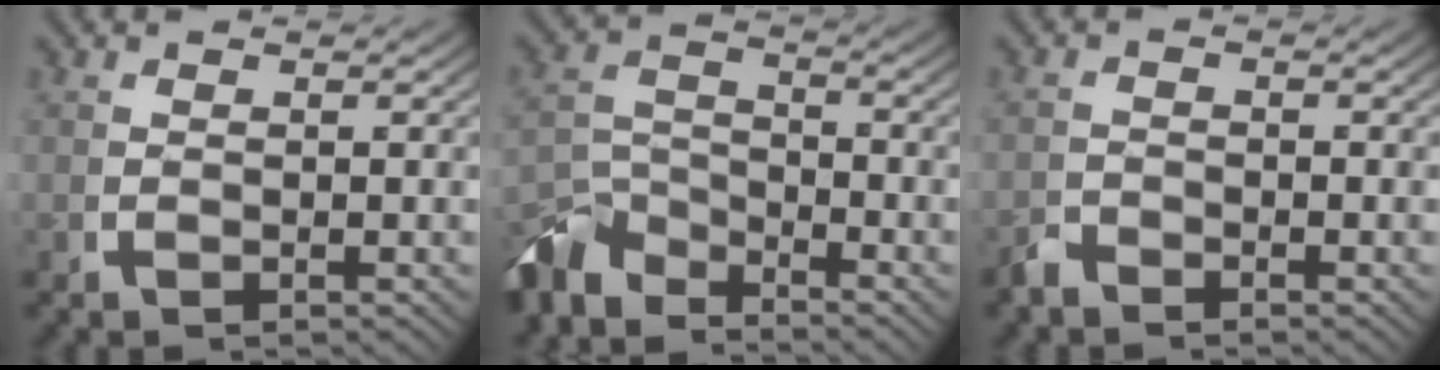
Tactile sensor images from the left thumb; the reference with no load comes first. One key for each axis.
{"total": 6.2, "fx": -4.2, "fy": 3.4, "fz": 3.1, "tx": -0.047, "ty": -0.019, "tz": -0.073}
{"total": 1.3, "fx": -1.3, "fy": 0.3, "fz": 0.0, "tx": 0.004, "ty": -0.008, "tz": -0.028}